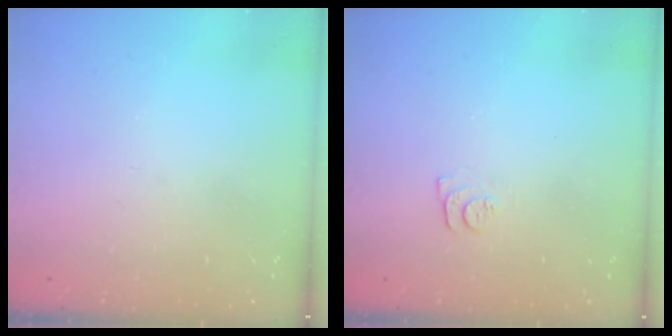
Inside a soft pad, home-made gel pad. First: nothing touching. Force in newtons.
{"total": 5.2, "press": 5.2, "slide": 0.7}